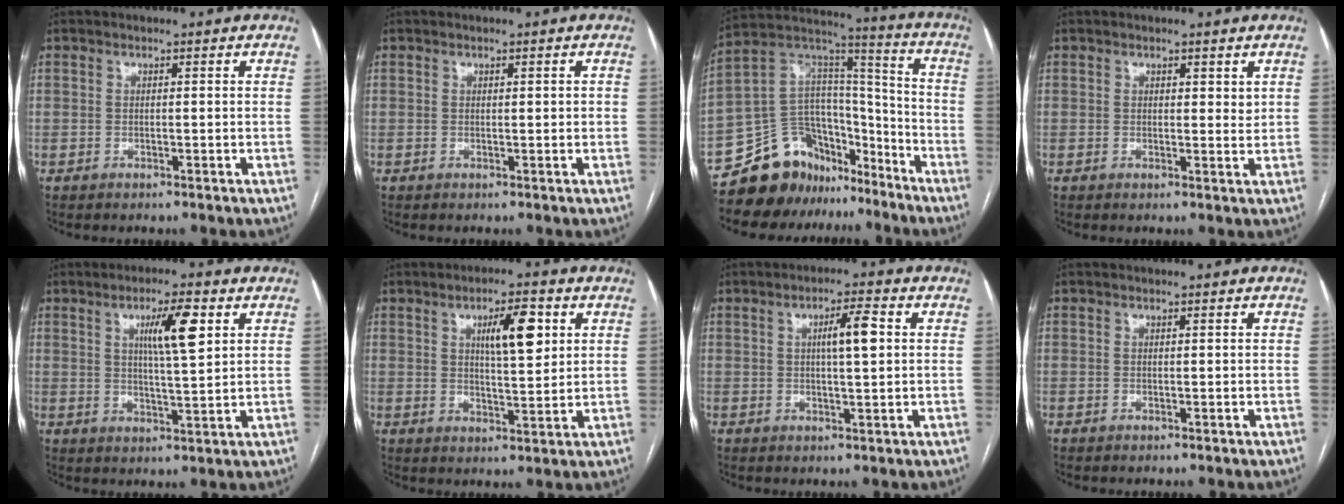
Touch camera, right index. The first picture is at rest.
{"total": 0.8, "force": [0.2, 0.2, 0.8], "torque": [-0.012, 0.002, 0.003]}
{"total": 16.3, "force": [-13.1, 8.8, 3.9], "torque": [-0.058, 0.095, -0.229]}
{"total": 1.7, "force": [1.1, 0.9, 1.0], "torque": [-0.008, -0.007, 0.015]}
{"total": 7.6, "force": [2.9, 0.7, 7.0], "torque": [-0.121, 0.003, 0.048]}
{"total": 7.7, "force": [2.8, 1.8, 7.0], "torque": [-0.114, 0.007, 0.047]}
{"total": 5.2, "force": [1.0, 0.6, 5.1], "torque": [-0.085, 0.006, 0.016]}
{"total": 0.0}